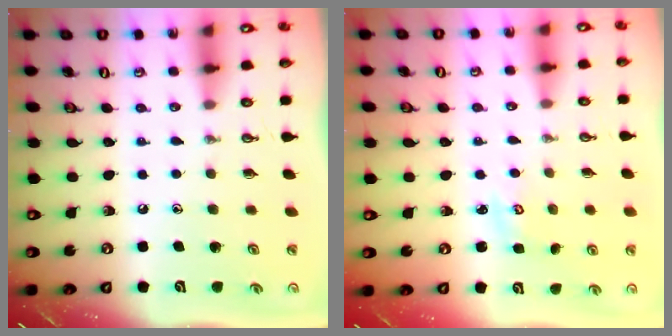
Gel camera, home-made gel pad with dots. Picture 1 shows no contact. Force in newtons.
{"total": 2.5, "press": 2.5, "slide": 0.3}